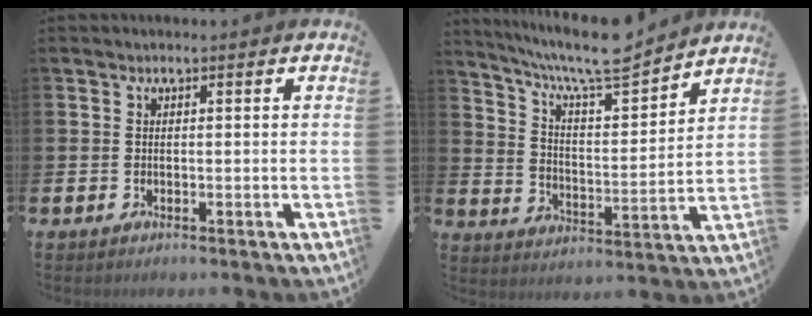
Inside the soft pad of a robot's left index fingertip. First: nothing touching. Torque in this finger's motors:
{"motor_torque": [0.97, -1.17, 0.61, 0.13]}